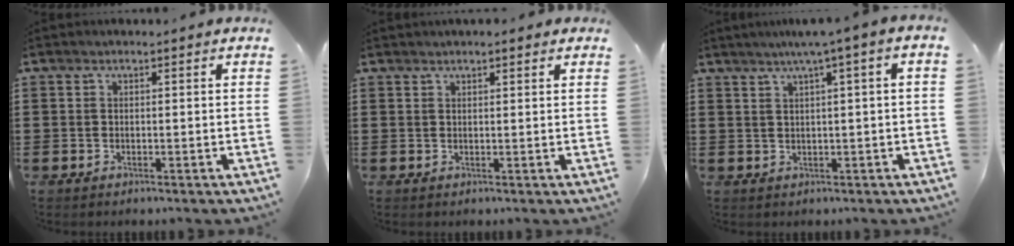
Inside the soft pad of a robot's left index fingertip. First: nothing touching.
{"total": 1.3, "force": [1.2, 0.2, 0.6], "torque": [-0.012, 0.002, 0.023]}
{"total": 2.9, "force": [0.7, -0.4, 2.8], "torque": [-0.052, -0.003, 0.008]}